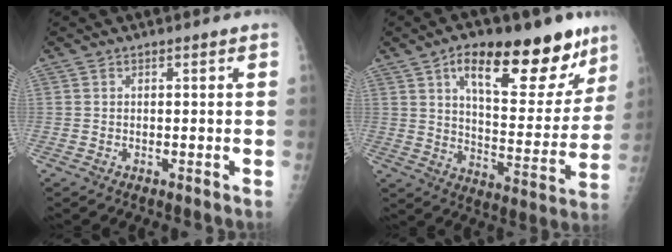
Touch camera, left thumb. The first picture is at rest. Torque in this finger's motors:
{"motor_torque": [0.60, 0.62, 1.38, -1.21, 0.16]}